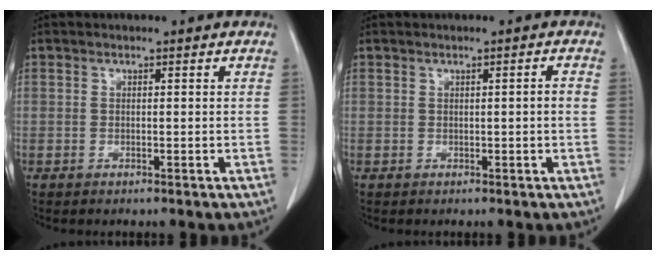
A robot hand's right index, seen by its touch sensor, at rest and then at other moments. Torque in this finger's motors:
{"motor_torque": [0.10, 0.09, 0.03, 0.02]}